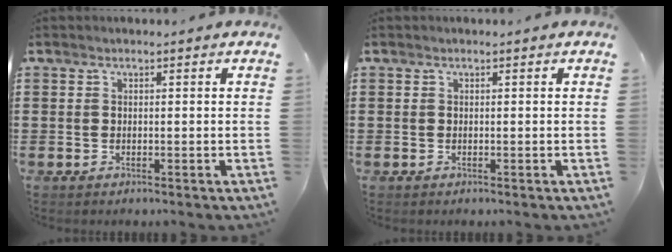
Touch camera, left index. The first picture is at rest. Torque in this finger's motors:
{"motor_torque": [0.01, 0.01, -0.01, -0.01]}